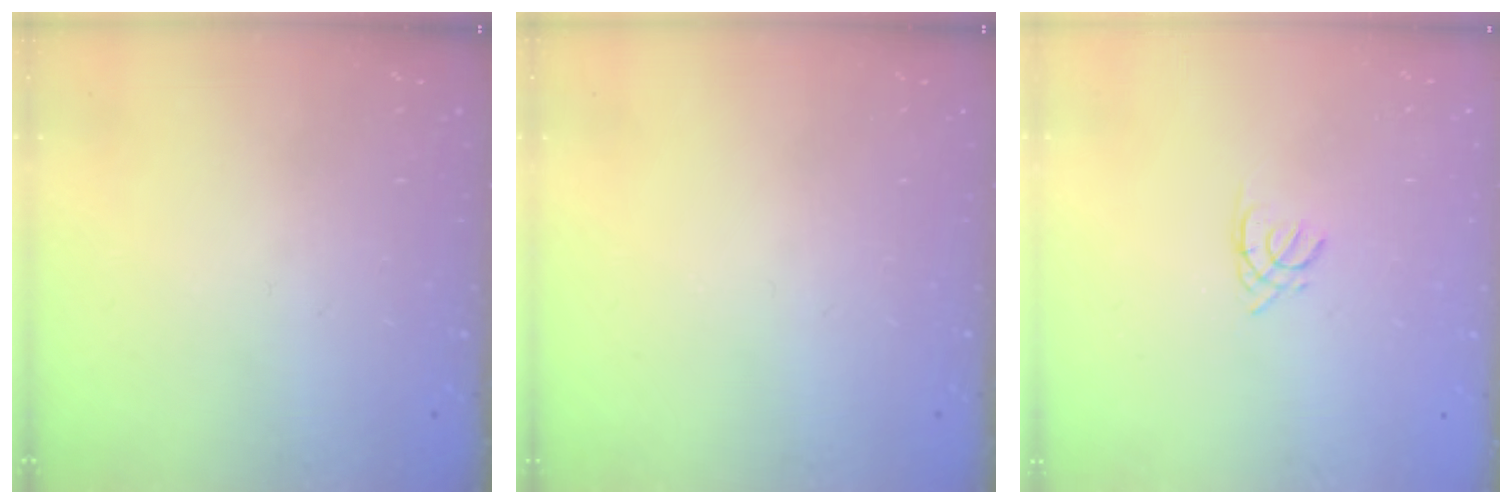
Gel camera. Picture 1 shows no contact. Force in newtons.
{"total": 0.0}
{"total": 1.7, "press": 1.7, "slide": 0.3}